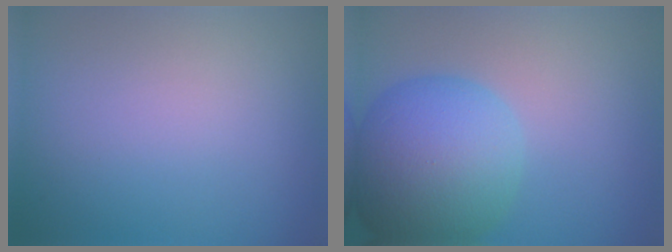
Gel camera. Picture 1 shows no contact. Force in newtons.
{"total": 10.4, "press": 10.3, "slide": 0.3}